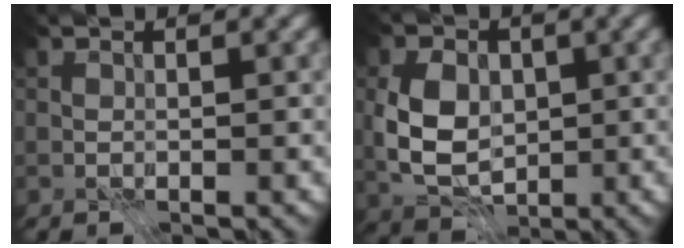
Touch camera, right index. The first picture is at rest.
{"total": 6.2, "force": [-0.3, 4.5, 4.3], "torque": [-0.094, -0.001, -0.016]}